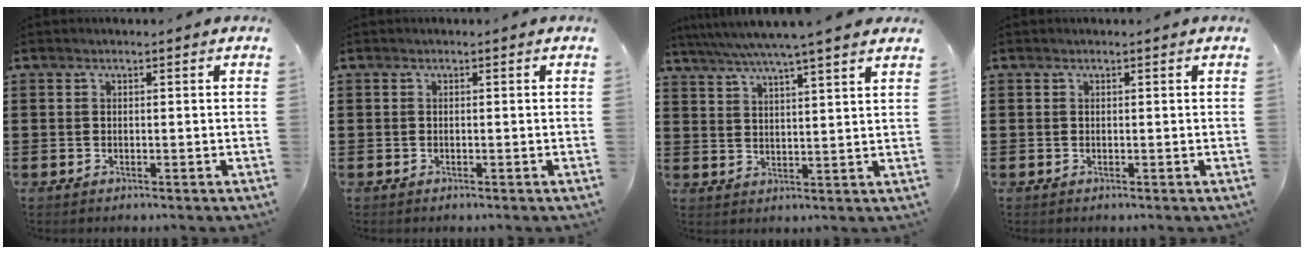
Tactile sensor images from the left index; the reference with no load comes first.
{"total": 0.0}
{"total": 5.7, "force": [4.8, -0.6, 2.9], "torque": [-0.072, -0.024, 0.082]}
{"total": 0.0}